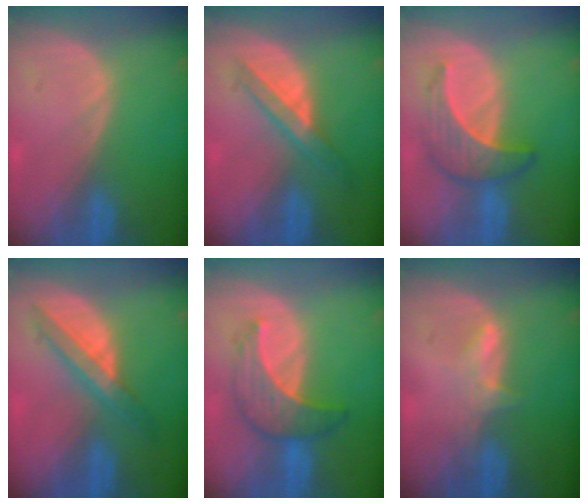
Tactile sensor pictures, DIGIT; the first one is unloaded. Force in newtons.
{"total": 5.9, "press": 5.3, "slide": 2.6}
{"total": 6.4, "press": 6.3, "slide": 1.1}
{"total": 5.8, "press": 5.7, "slide": 1.4}
{"total": 6.9, "press": 6.7, "slide": 1.5}
{"total": 2.8, "press": 2.8, "slide": 0.4}